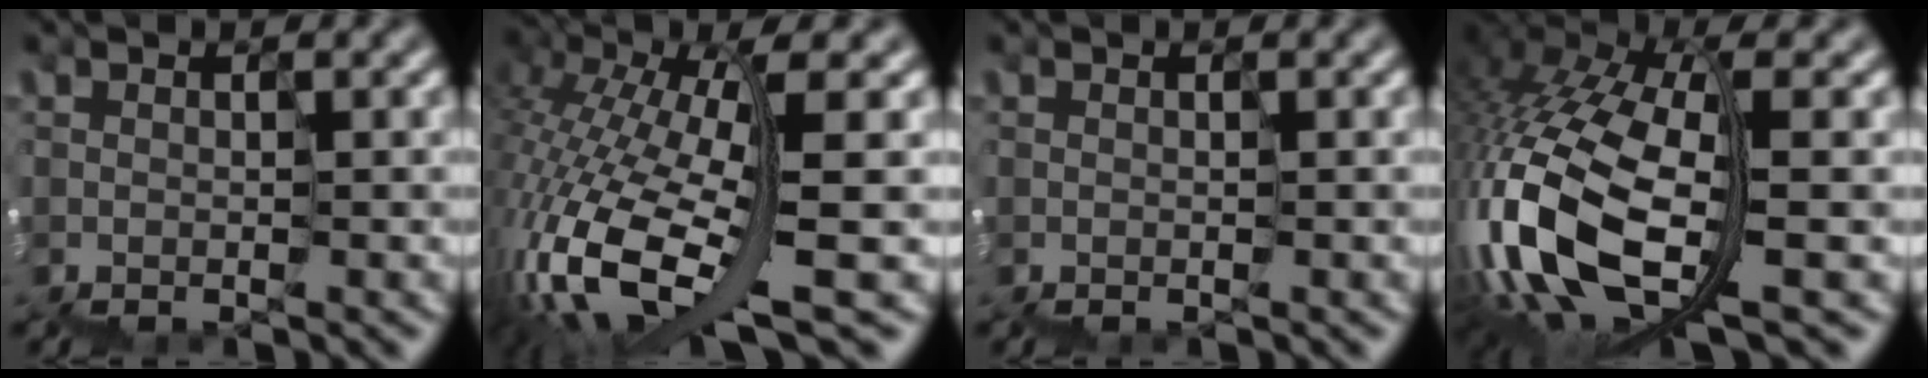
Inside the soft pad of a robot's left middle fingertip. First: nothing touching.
{"total": 9.4, "force": [-3.2, 3.1, 8.3], "torque": [-0.210, 0.002, -0.057]}
{"total": 0.0}
{"total": 10.8, "force": [-3.0, 5.7, 8.6], "torque": [-0.232, -0.006, -0.050]}